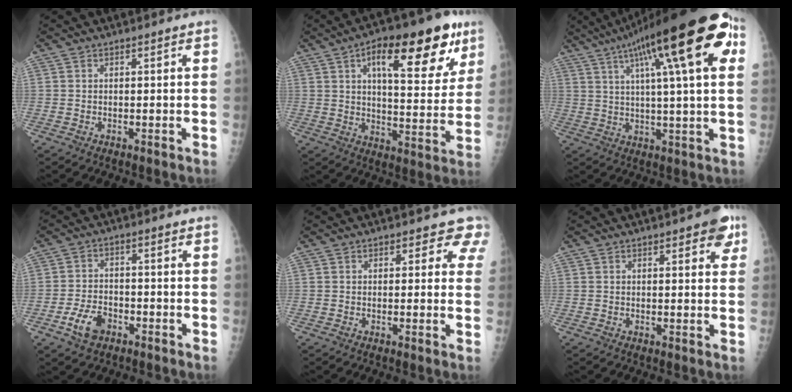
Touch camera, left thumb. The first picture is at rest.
{"total": 21.0, "force": [10.2, 8.1, 16.5], "torque": [-0.194, -0.020, 0.146]}
{"total": 24.6, "force": [10.2, 5.2, 21.8], "torque": [-0.331, 0.013, 0.148]}
{"total": 5.9, "force": [-3.2, 3.7, 3.4], "torque": [-0.059, 0.019, -0.056]}
{"total": 4.1, "force": [3.5, 2.1, 0.6], "torque": [0.033, -0.015, 0.019]}
{"total": 5.1, "force": [2.7, 1.9, 3.9], "torque": [-0.027, -0.007, 0.025]}